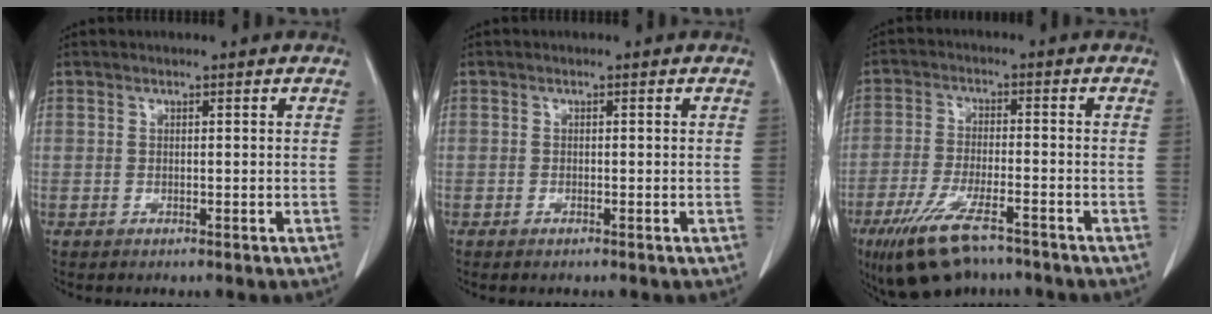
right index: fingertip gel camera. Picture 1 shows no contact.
{"total": 0.5, "force": [-0.4, 0.1, 0.3], "torque": [-0.011, -0.002, -0.006]}
{"total": 11.3, "force": [-7.9, 3.0, 7.5], "torque": [-0.147, -0.021, -0.132]}